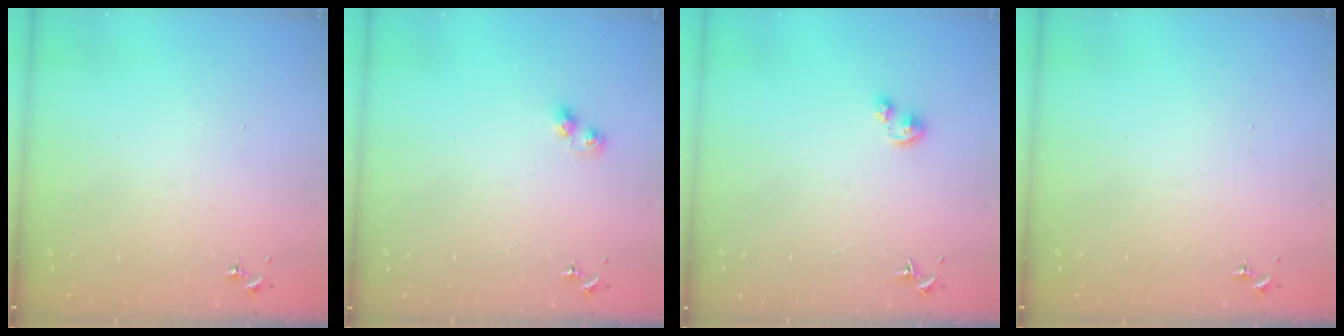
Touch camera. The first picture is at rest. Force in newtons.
{"total": 4.9, "press": 4.9, "slide": 0.2}
{"total": 2.9, "press": 2.9, "slide": 0.1}
{"total": 0.0}